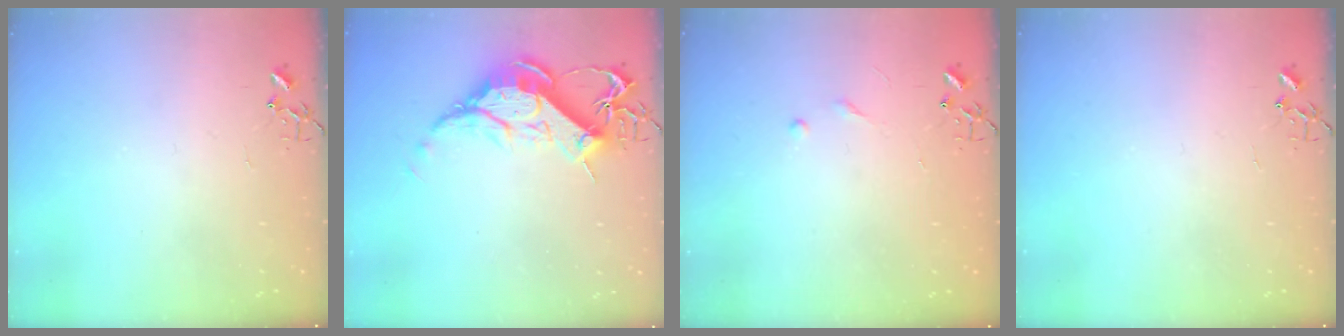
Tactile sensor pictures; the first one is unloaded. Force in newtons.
{"total": 15.4, "press": 15.3, "slide": 1.4}
{"total": 5.0, "press": 5.0, "slide": 0.5}
{"total": 0.0}